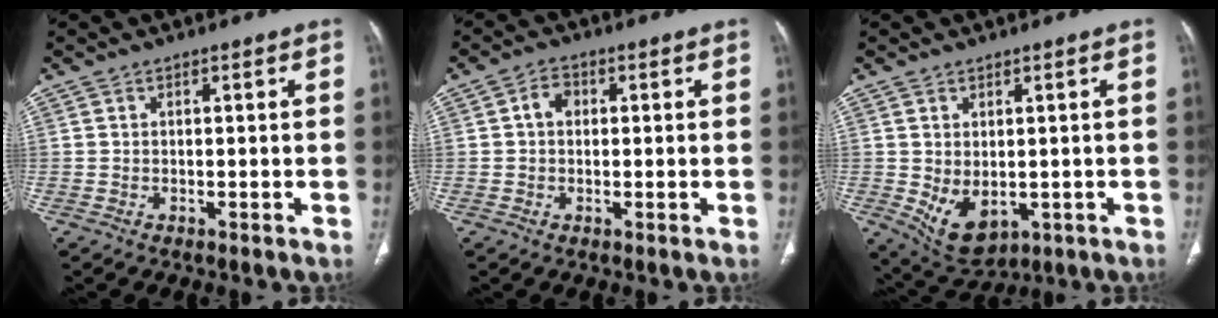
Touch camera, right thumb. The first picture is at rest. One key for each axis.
{"total": 3.2, "fx": 0.4, "fy": 2.4, "fz": 2.0, "tx": -0.026, "ty": 0.012, "tz": 0.004}
{"total": 7.4, "fx": -1.0, "fy": 4.7, "fz": 5.7, "tx": -0.086, "ty": -0.008, "tz": 0.009}